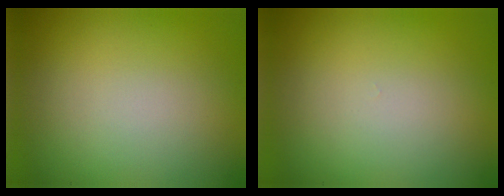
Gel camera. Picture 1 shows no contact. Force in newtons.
{"total": 0.0}